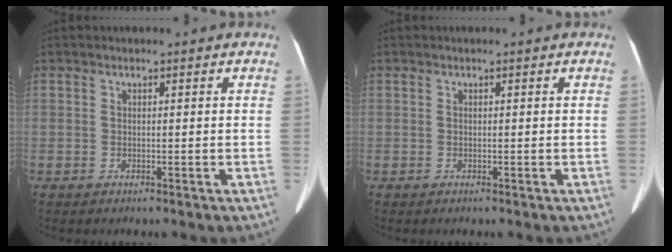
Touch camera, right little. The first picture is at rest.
{"total": 0.0}